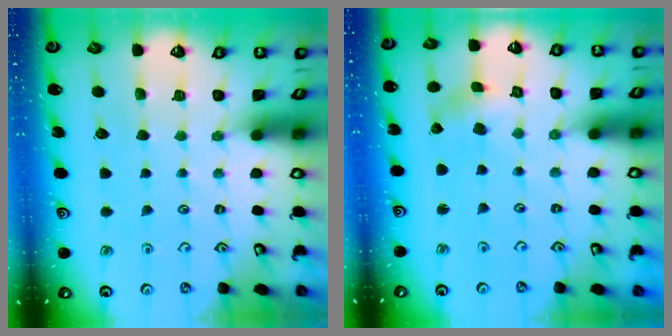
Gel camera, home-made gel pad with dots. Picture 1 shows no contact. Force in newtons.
{"total": 1.0, "press": 1.0, "slide": 0.1}